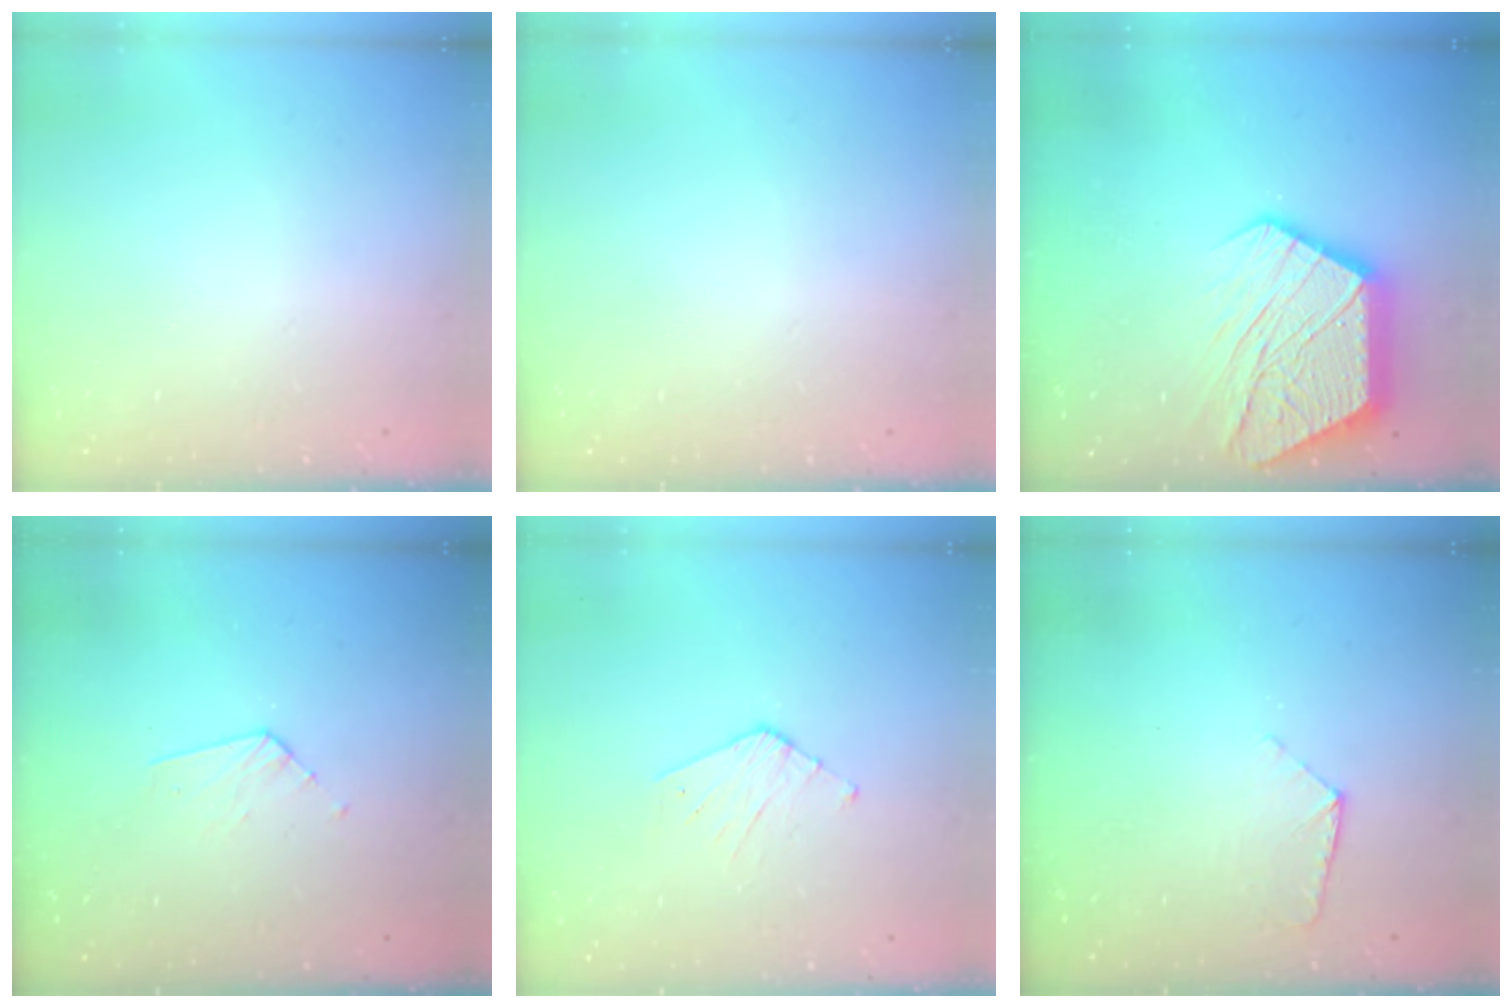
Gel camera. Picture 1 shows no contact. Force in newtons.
{"total": 0.0}
{"total": 18.5, "press": 18.5, "slide": 1.2}
{"total": 3.7, "press": 3.6, "slide": 0.3}
{"total": 3.0, "press": 3.0, "slide": 0.3}
{"total": 7.3, "press": 7.2, "slide": 0.7}